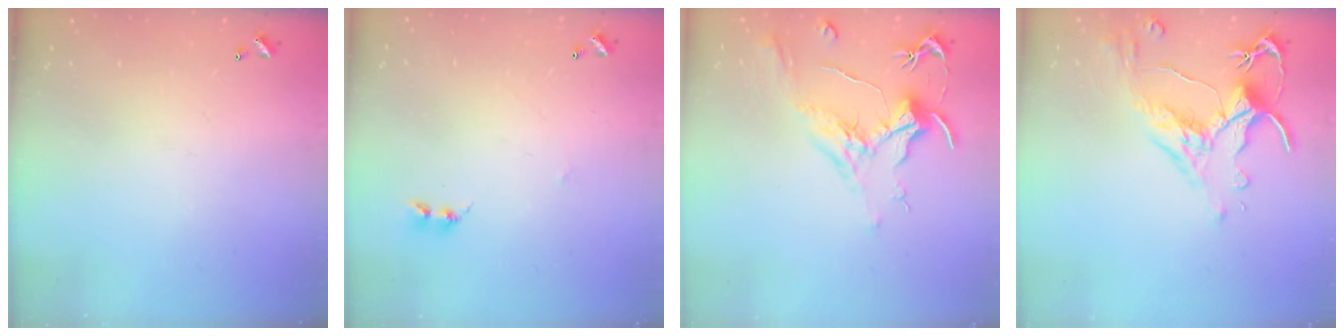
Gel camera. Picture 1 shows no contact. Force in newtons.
{"total": 2.5, "press": 2.4, "slide": 0.4}
{"total": 2.1, "press": 2.0, "slide": 0.8}
{"total": 2.6, "press": 2.2, "slide": 1.3}